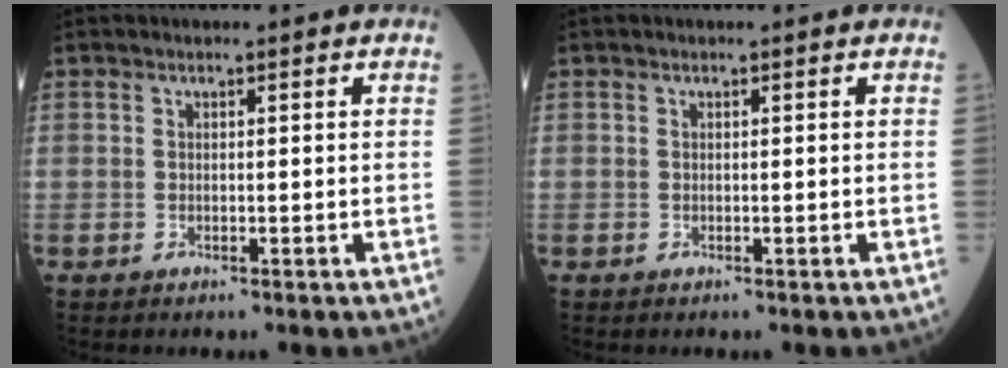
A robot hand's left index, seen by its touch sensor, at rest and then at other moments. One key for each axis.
{"total": 0.0}